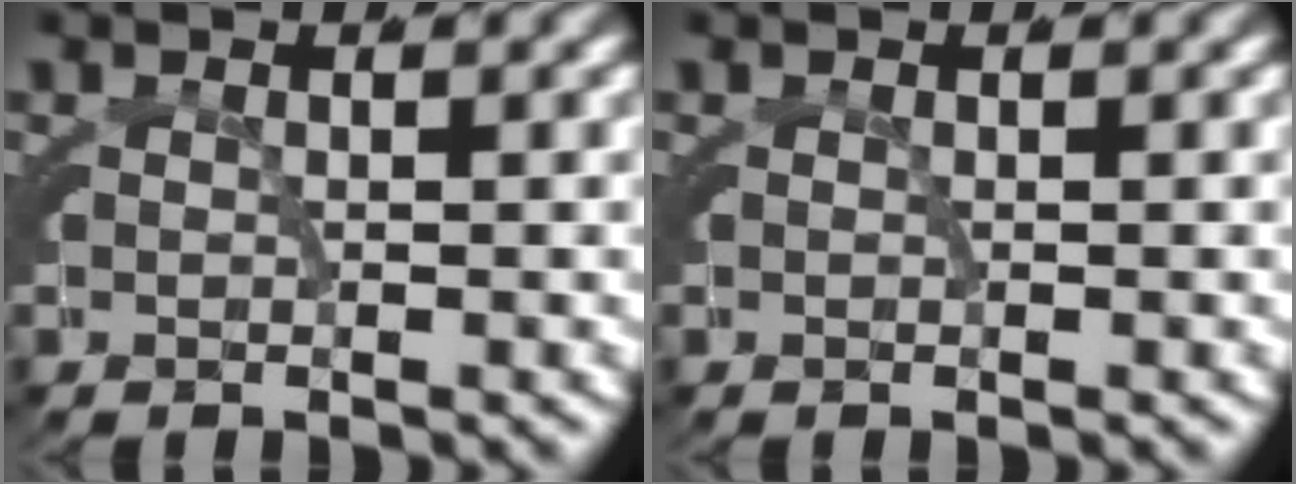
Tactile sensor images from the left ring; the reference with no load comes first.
{"total": 0.0}